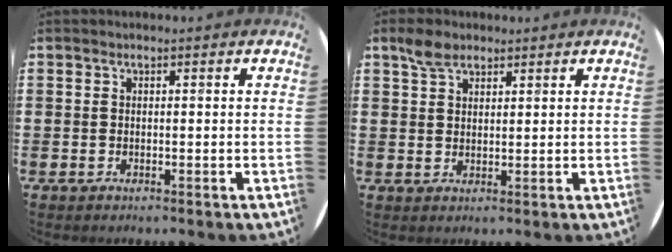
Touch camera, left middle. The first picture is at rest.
{"total": 3.5, "force": [2.6, 1.8, 1.3], "torque": [-0.021, 0.004, 0.048]}